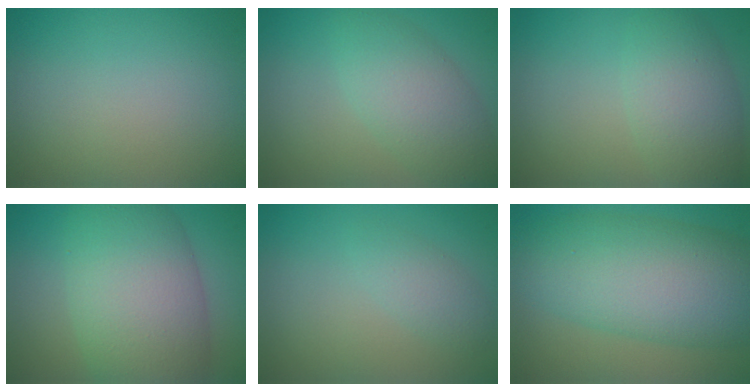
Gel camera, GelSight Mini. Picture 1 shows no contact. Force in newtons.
{"total": 4.6, "press": 4.6, "slide": 0.0}
{"total": 4.5, "press": 4.5, "slide": 0.1}
{"total": 10.0, "press": 10.0, "slide": 0.4}
{"total": 1.6, "press": 1.6, "slide": 0.0}
{"total": 10.7, "press": 10.7, "slide": 0.5}